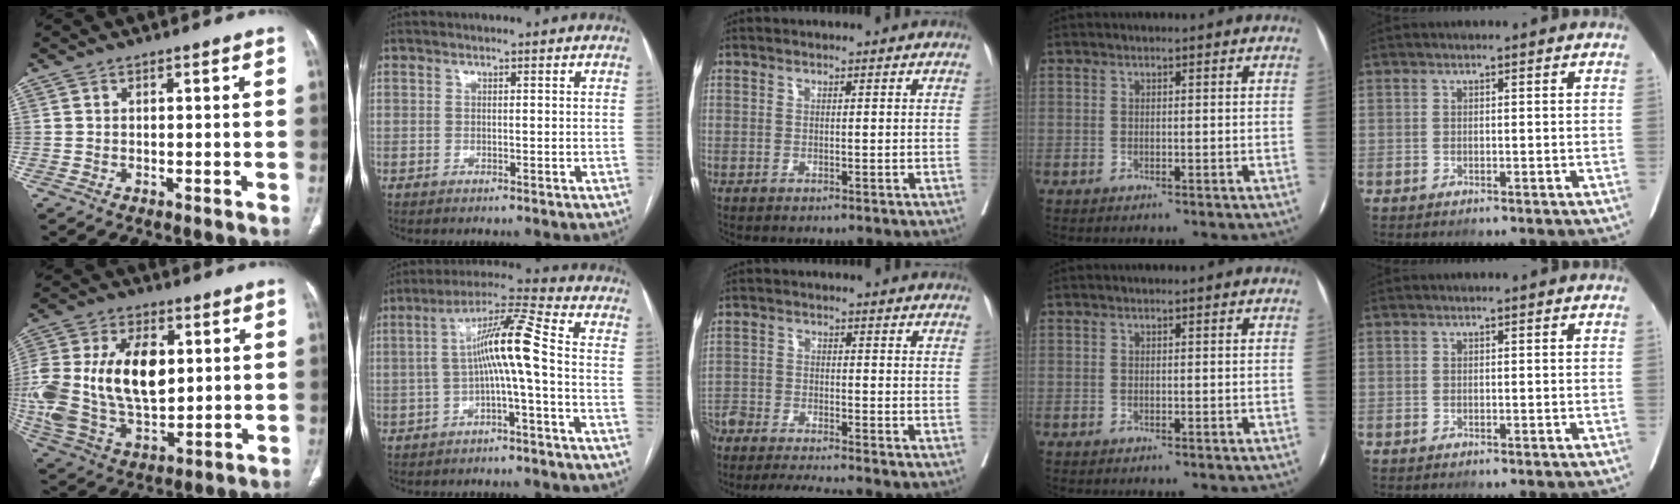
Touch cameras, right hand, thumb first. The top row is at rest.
{"thumb": {"total": 25.1, "force": [3.3, 15.3, 19.5], "torque": [-0.420, -0.004, 0.071]}, "index": {"total": 9.3, "force": [-1.1, -0.1, 9.2], "torque": [-0.164, 0.032, -0.022]}, "middle": {"total": 11.6, "force": [-10.8, -0.2, 4.2], "torque": [-0.060, -0.007, -0.176]}}